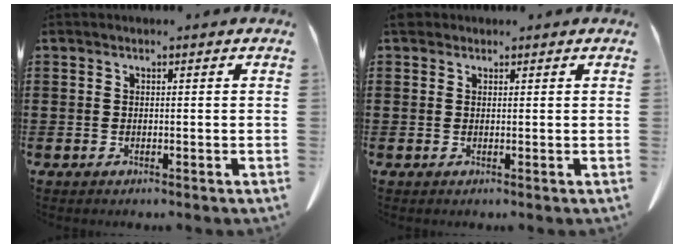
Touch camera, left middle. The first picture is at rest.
{"total": 1.5, "force": [1.1, 0.9, 0.5], "torque": [-0.016, 0.006, 0.020]}